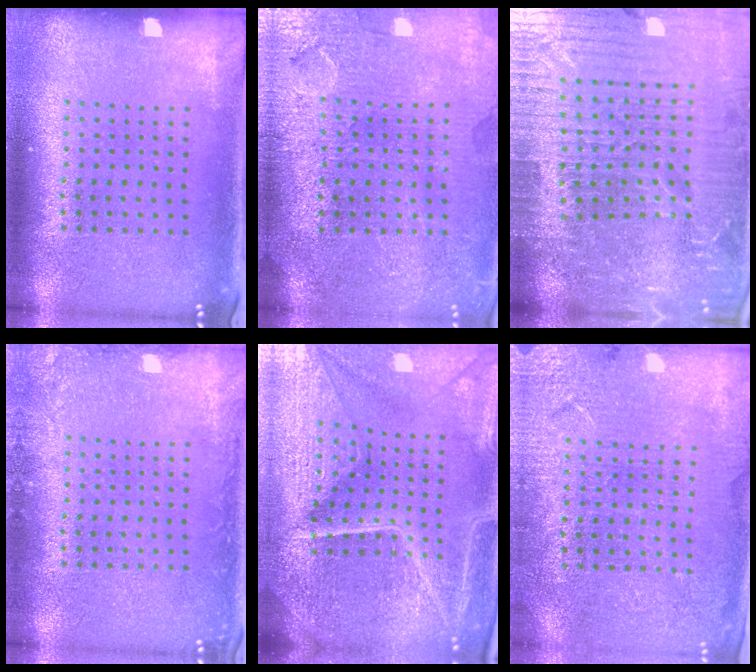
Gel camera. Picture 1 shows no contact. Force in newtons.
{"total": 3.7, "press": 3.4, "slide": 1.5}
{"total": 5.8, "press": 5.3, "slide": 2.5}
{"total": 1.6, "press": 1.6, "slide": 0.3}
{"total": 5.8, "press": 5.3, "slide": 2.4}
{"total": 2.9, "press": 2.9, "slide": 0.3}